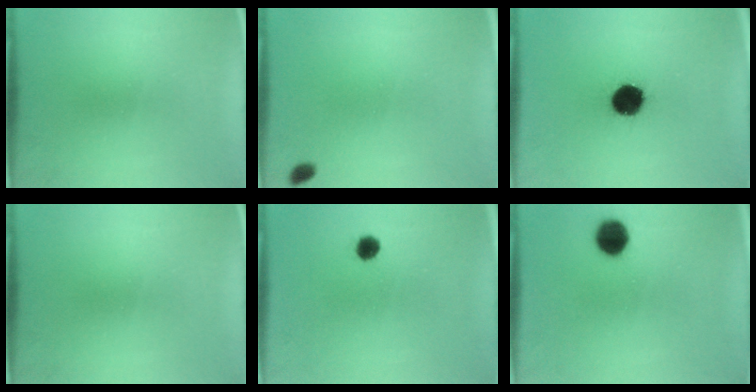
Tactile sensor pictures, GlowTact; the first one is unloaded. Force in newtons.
{"total": 1.2}
{"total": 12.3}
{"total": 0.0}
{"total": 2.4}
{"total": 7.0}